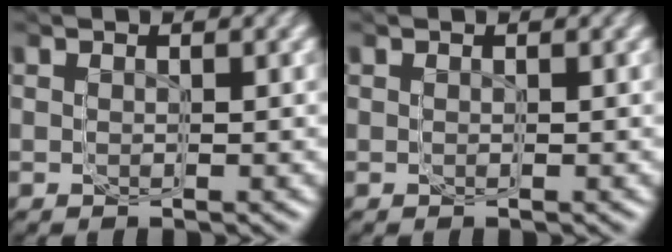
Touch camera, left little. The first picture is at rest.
{"total": 0.0}